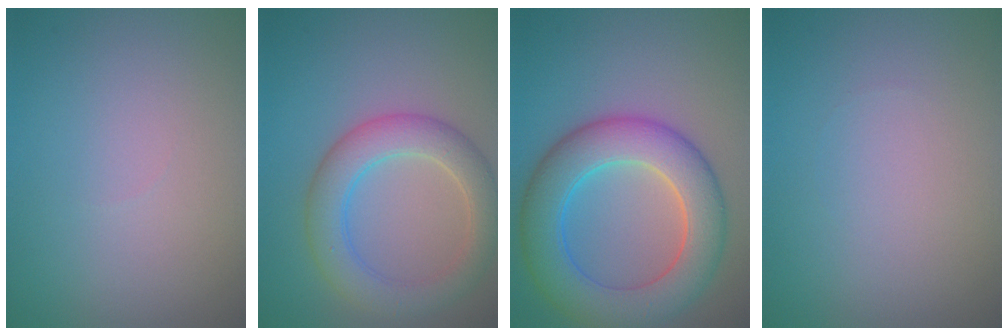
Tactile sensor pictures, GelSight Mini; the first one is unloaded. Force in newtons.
{"total": 5.1, "press": 5.1, "slide": 0.2}
{"total": 8.4, "press": 8.4, "slide": 0.6}
{"total": 0.0}